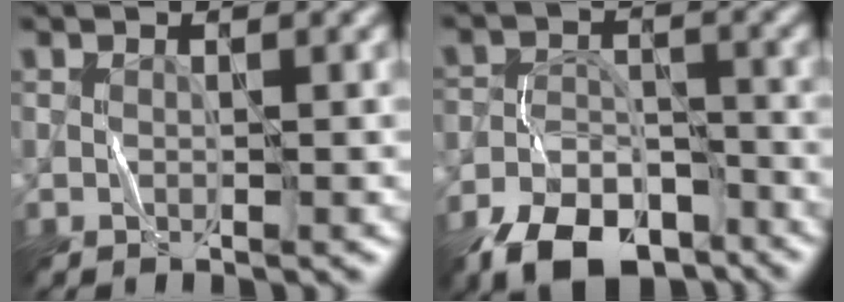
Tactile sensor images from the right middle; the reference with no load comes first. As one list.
[{"total": 9.1, "force": [-7.1, 4.1, 4.0], "torque": [-0.068, -0.006, -0.127]}]